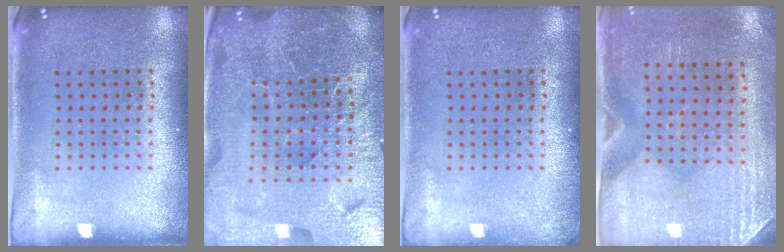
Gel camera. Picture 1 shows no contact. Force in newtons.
{"total": 6.2, "press": 5.5, "slide": 2.8}
{"total": 0.7, "press": 0.7, "slide": 0.1}
{"total": 2.9, "press": 2.5, "slide": 1.5}